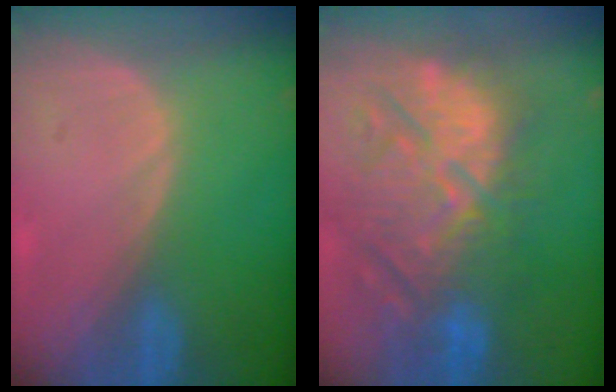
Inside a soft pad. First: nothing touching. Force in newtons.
{"total": 12.6, "press": 12.0, "slide": 3.8}